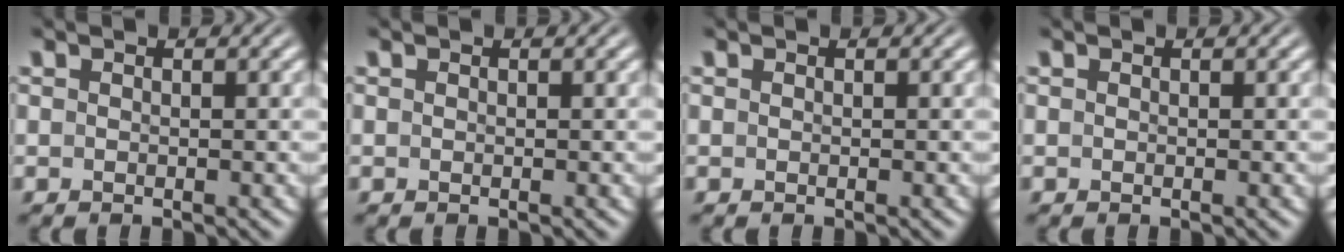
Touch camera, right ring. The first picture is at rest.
{"total": 0.0}
{"total": 0.0}
{"total": 0.0}